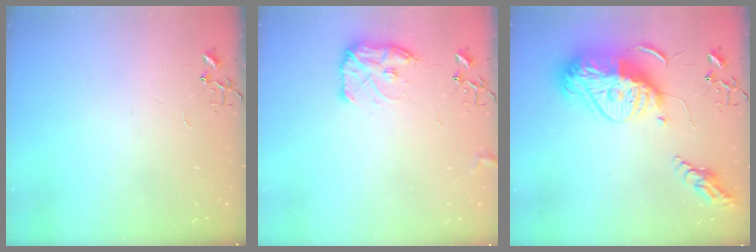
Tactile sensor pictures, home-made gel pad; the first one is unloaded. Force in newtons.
{"total": 10.8, "press": 10.8, "slide": 0.5}
{"total": 20.4, "press": 20.4, "slide": 1.7}